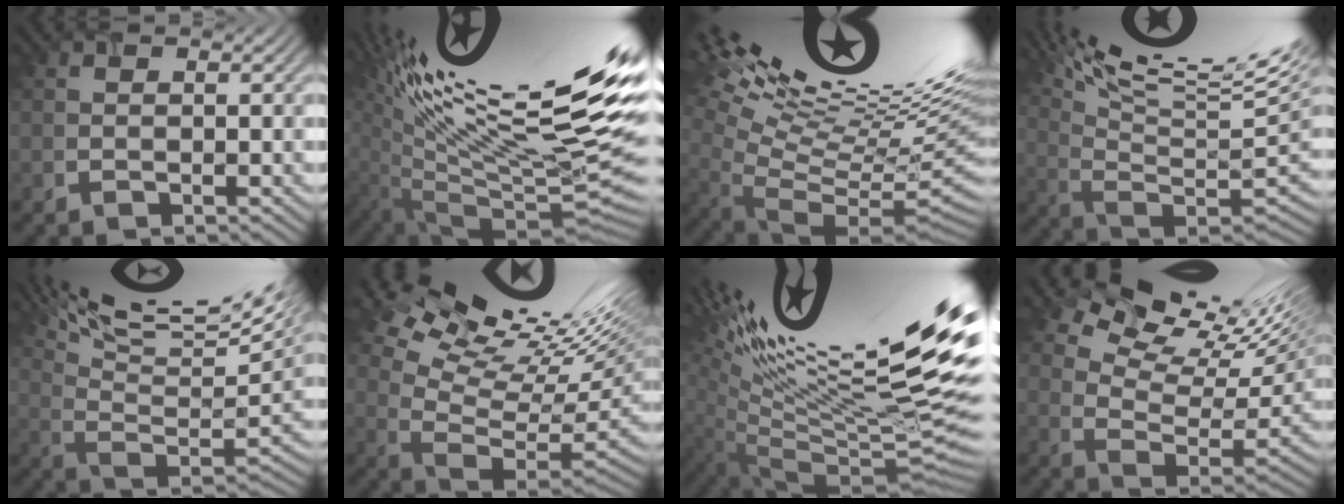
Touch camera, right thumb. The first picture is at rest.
{"total": 17.5, "force": [6.8, 3.5, 15.8], "torque": [-0.213, 0.032, 0.114]}
{"total": 19.0, "force": [9.5, 4.9, 15.7], "torque": [-0.210, 0.045, 0.172]}
{"total": 17.7, "force": [10.1, 4.1, 13.9], "torque": [-0.233, 0.015, 0.163]}
{"total": 15.7, "force": [9.1, 3.6, 12.3], "torque": [-0.227, 0.017, 0.138]}
{"total": 15.5, "force": [9.0, 5.2, 11.5], "torque": [-0.206, 0.025, 0.148]}
{"total": 19.0, "force": [8.2, 4.5, 16.6], "torque": [-0.212, 0.038, 0.130]}
{"total": 12.9, "force": [8.2, 4.7, 8.7], "torque": [-0.171, 0.018, 0.123]}